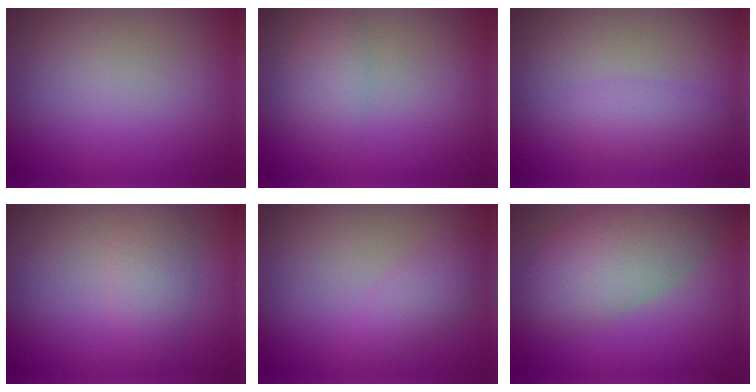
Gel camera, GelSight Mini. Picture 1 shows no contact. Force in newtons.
{"total": 2.2, "press": 2.2, "slide": 0.1}
{"total": 2.4, "press": 2.4, "slide": 0.3}
{"total": 3.0, "press": 3.0, "slide": 0.1}
{"total": 2.3, "press": 2.3, "slide": 0.1}
{"total": 7.6, "press": 7.5, "slide": 0.6}